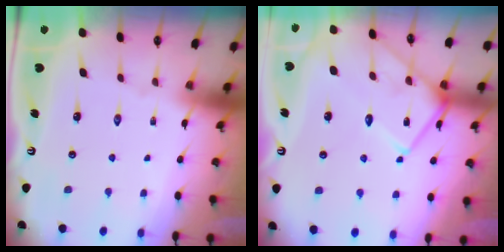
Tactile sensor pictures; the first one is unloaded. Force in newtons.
{"total": 14.6, "press": 14.6, "slide": 1.0}